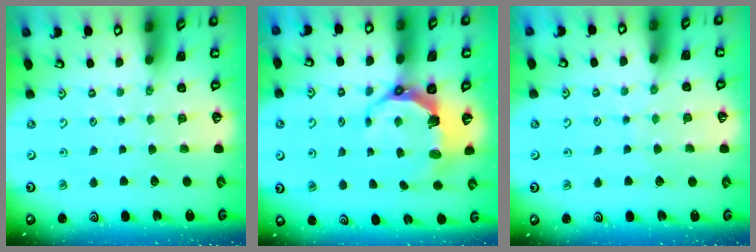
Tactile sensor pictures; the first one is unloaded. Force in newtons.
{"total": 8.7, "press": 7.0, "slide": 5.2}
{"total": 5.4, "press": 5.3, "slide": 0.6}